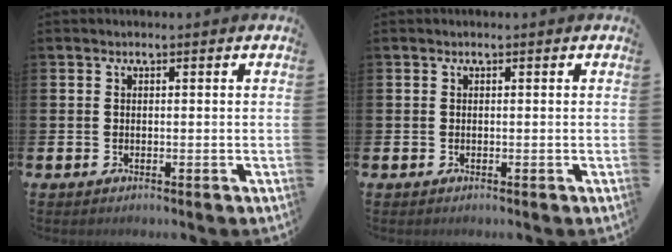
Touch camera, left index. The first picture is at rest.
{"total": 0.0}